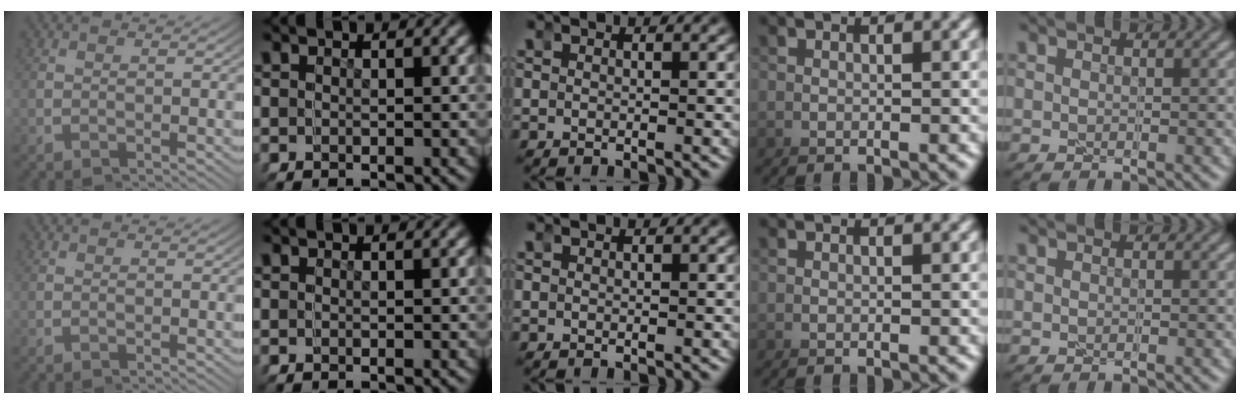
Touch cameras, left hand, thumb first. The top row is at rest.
{}